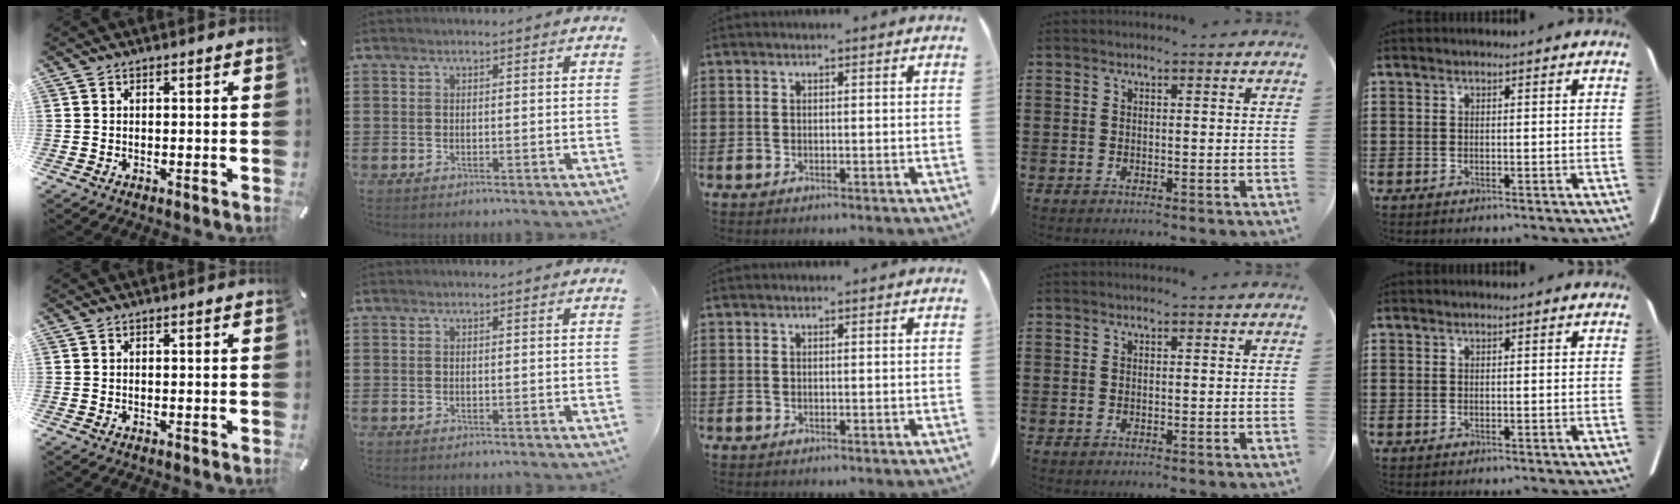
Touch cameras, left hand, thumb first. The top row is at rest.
{}